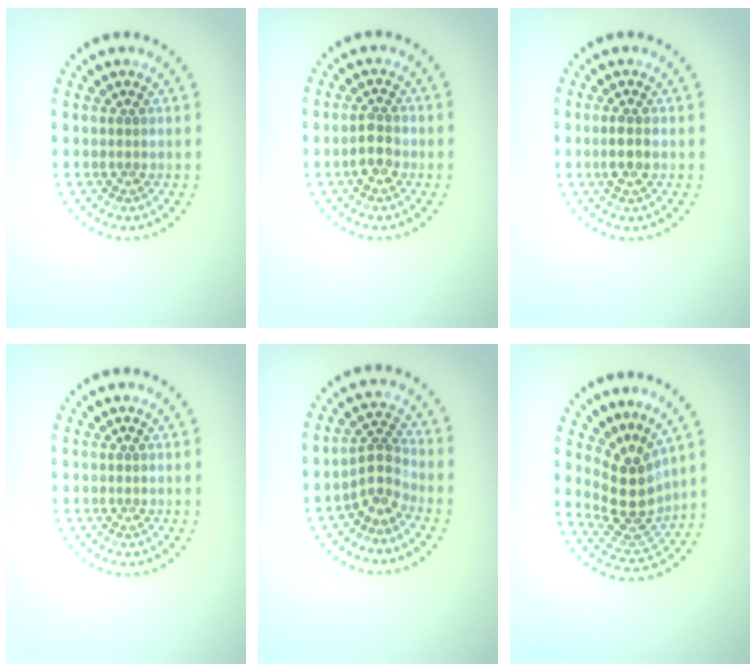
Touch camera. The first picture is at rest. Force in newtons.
{"total": 2.1, "press": 2.1, "slide": 0.4}
{"total": 1.7, "press": 1.5, "slide": 0.8}
{"total": 0.0}
{"total": 2.6, "press": 1.9, "slide": 1.8}
{"total": 4.2, "press": 3.5, "slide": 2.4}